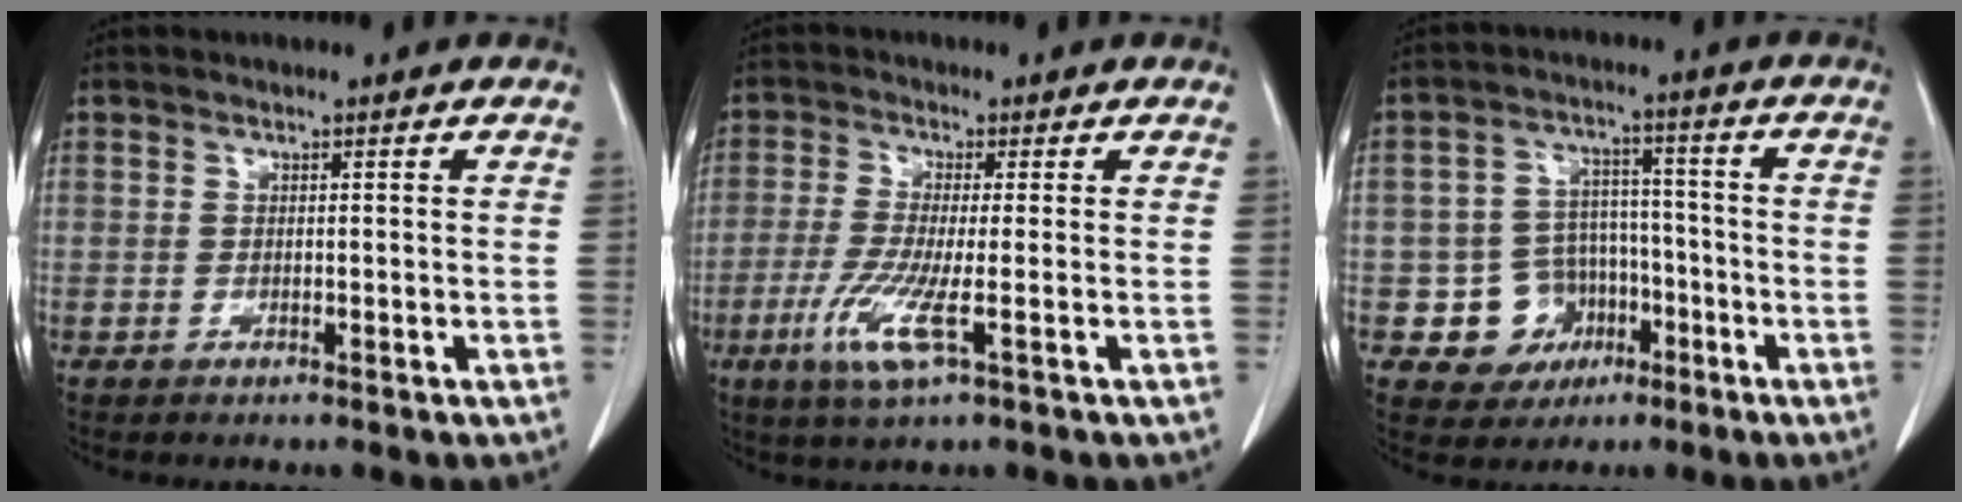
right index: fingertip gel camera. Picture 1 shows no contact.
{"total": 7.1, "force": [-2.6, 0.3, 6.6], "torque": [-0.142, -0.022, -0.054]}
{"total": 8.1, "force": [-3.0, 7.3, 1.7], "torque": [-0.021, 0.019, -0.036]}